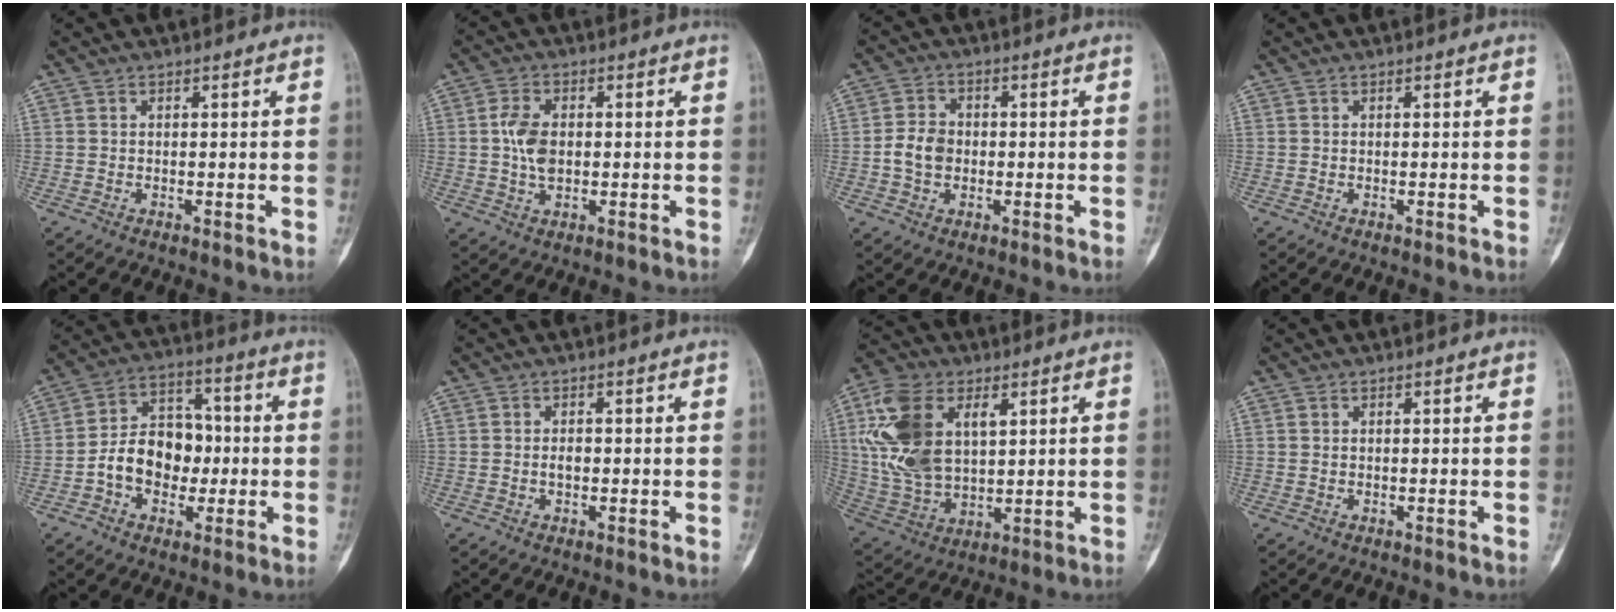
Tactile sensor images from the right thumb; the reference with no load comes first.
{"total": 5.9, "force": [0.2, 3.7, 4.6], "torque": [-0.086, 0.004, 0.002]}
{"total": 5.4, "force": [-0.6, 4.2, 3.3], "torque": [-0.054, 0.012, -0.016]}
{"total": 0.0}
{"total": 12.3, "force": [-1.9, 9.1, 8.0], "torque": [-0.095, 0.040, -0.039]}
{"total": 1.5, "force": [-0.2, 0.9, 1.1], "torque": [-0.015, 0.003, -0.005]}
{"total": 17.8, "force": [5.3, 10.7, 13.2], "torque": [-0.259, -0.008, 0.106]}
{"total": 0.6, "force": [0.2, 0.4, 0.4], "torque": [-0.008, 0.002, 0.006]}